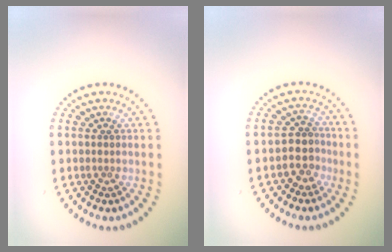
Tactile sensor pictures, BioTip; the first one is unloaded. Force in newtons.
{"total": 2.7, "press": 2.2, "slide": 1.5}